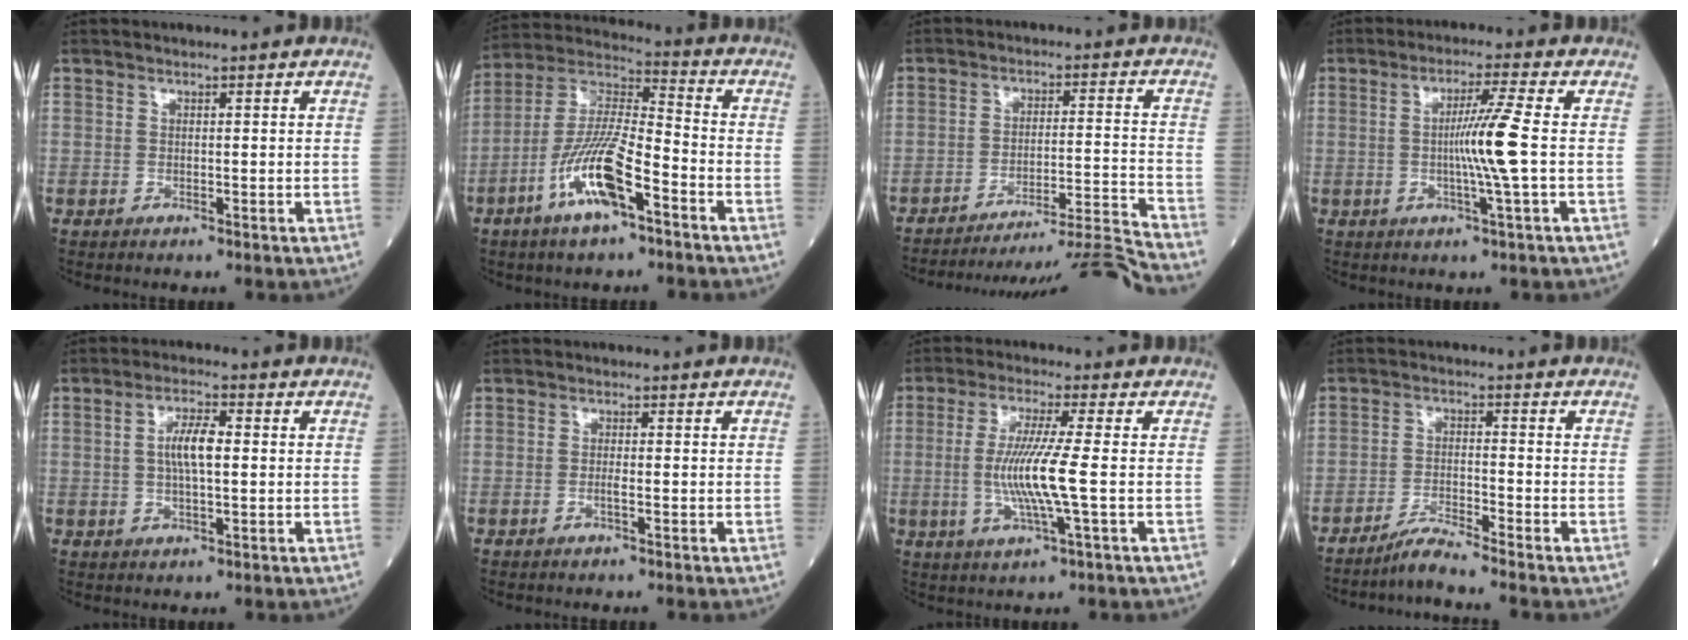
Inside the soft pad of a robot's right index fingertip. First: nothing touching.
{"total": 13.4, "force": [-6.2, 2.8, 11.5], "torque": [-0.234, -0.001, -0.118]}
{"total": 15.3, "force": [-14.4, -4.4, 2.6], "torque": [-0.012, 0.002, -0.217]}
{"total": 6.8, "force": [-0.4, -1.7, 6.5], "torque": [-0.121, -0.004, -0.008]}
{"total": 5.1, "force": [0.4, 1.2, 5.0], "torque": [-0.098, 0.009, 0.006]}
{"total": 1.1, "force": [-0.6, 0.0, 1.0], "torque": [-0.019, 0.000, -0.012]}
{"total": 8.5, "force": [-0.8, -0.8, 8.4], "torque": [-0.177, -0.009, -0.018]}
{"total": 3.9, "force": [-3.6, -1.2, 1.0], "torque": [-0.024, -0.021, -0.071]}